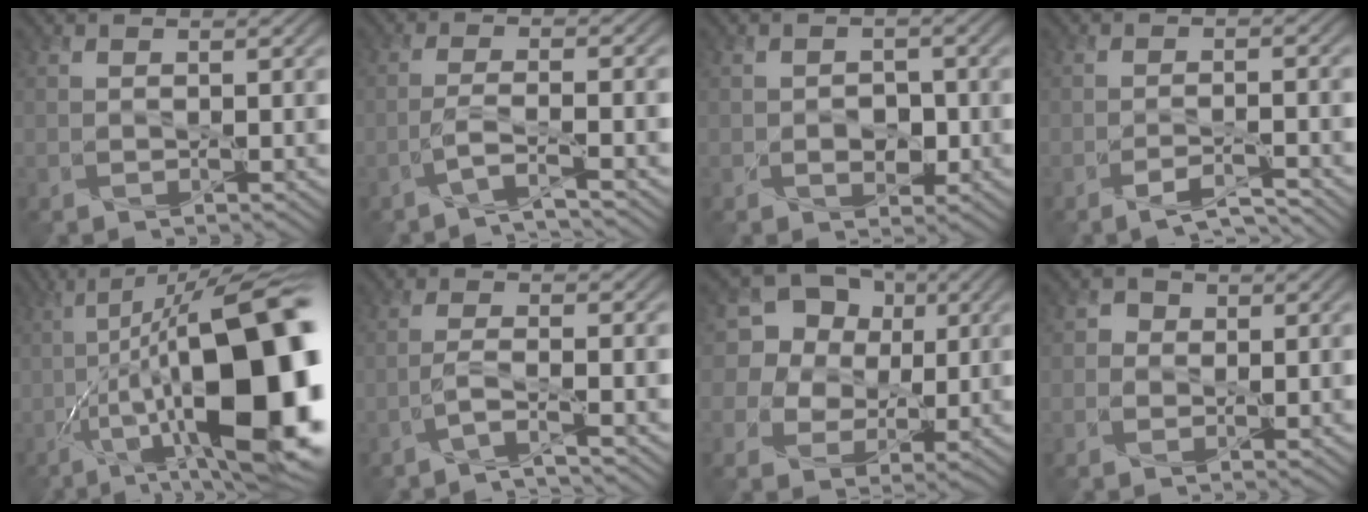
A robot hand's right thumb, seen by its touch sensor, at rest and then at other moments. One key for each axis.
{"total": 3.5, "fx": -2.3, "fy": 0.5, "fz": 2.6, "tx": -0.050, "ty": 0.009, "tz": -0.062}
{"total": 2.6, "fx": -0.8, "fy": 2.0, "fz": 1.5, "tx": -0.028, "ty": -0.006, "tz": -0.012}
{"total": 3.4, "fx": -2.7, "fy": 0.5, "fz": 2.0, "tx": -0.034, "ty": 0.002, "tz": -0.050}
{"total": 21.6, "fx": -3.6, "fy": 7.5, "fz": 19.9, "tx": -0.297, "ty": 0.013, "tz": -0.061}
{"total": 3.1, "fx": -2.1, "fy": 0.4, "fz": 2.2, "tx": -0.043, "ty": 0.008, "tz": -0.058}
{"total": 13.0, "fx": 3.9, "fy": 11.1, "fz": 5.3, "tx": -0.163, "ty": 0.040, "tz": 0.079}
{"total": 1.8, "fx": -0.2, "fy": 1.7, "fz": 0.4, "tx": -0.005, "ty": -0.002, "tz": -0.007}